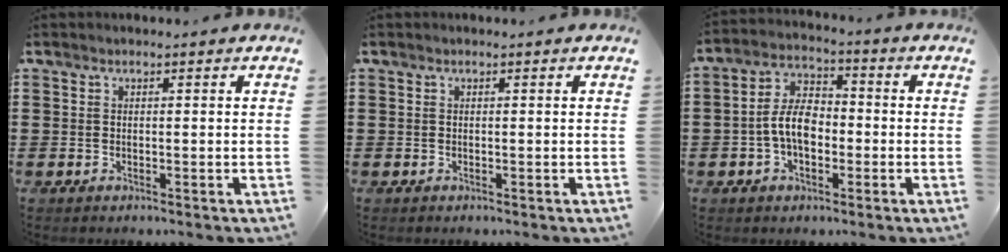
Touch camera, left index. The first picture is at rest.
{"total": 0.0}
{"total": 7.0, "force": [-1.3, 4.1, 5.6], "torque": [-0.127, 0.007, -0.032]}